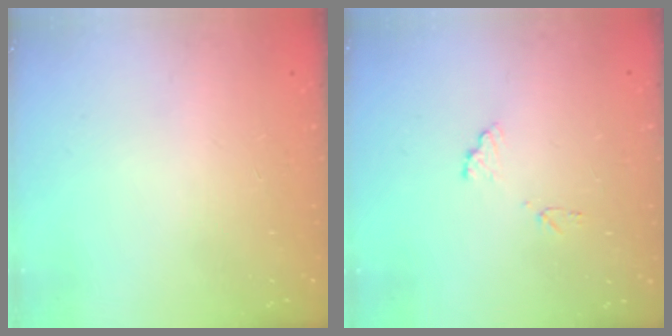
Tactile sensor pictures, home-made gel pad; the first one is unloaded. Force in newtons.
{"total": 7.4, "press": 7.4, "slide": 0.5}